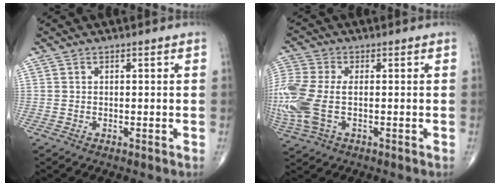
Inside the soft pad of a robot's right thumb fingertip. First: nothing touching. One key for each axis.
{"total": 13.6, "fx": -1.5, "fy": 7.6, "fz": 11.2, "tx": -0.312, "ty": 0.001, "tz": -0.024}